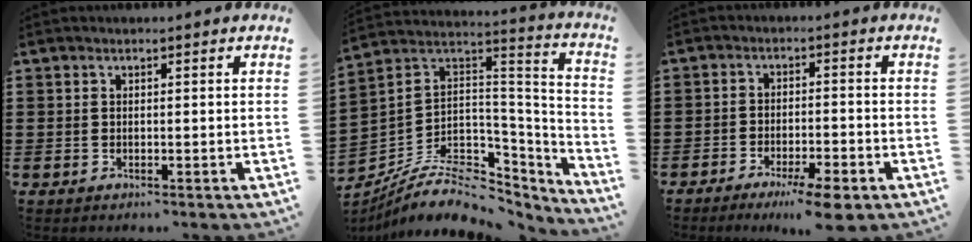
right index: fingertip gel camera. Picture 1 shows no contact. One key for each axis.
{"total": 9.2, "fx": -6.1, "fy": 4.9, "fz": 5.0, "tx": -0.102, "ty": 0.007, "tz": -0.110}
{"total": 4.6, "fx": -4.0, "fy": 0.3, "fz": 2.3, "tx": -0.043, "ty": -0.003, "tz": -0.076}